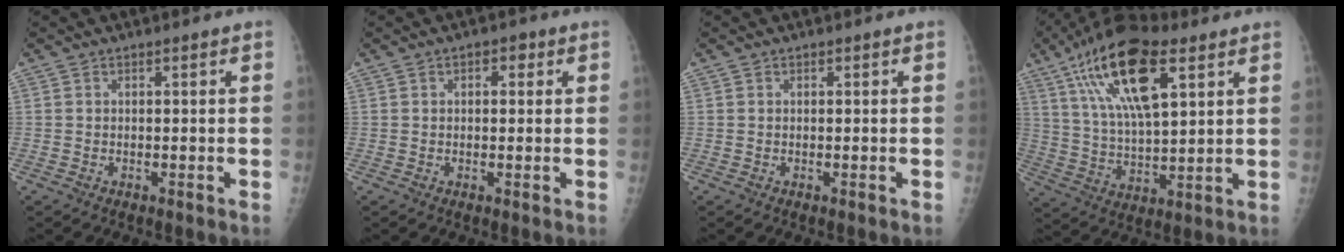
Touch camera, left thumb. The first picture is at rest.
{"total": 2.7, "force": [0.9, 1.8, 1.8], "torque": [-0.008, 0.003, 0.008]}
{"total": 0.0}
{"total": 19.3, "force": [9.0, 7.6, 15.3], "torque": [-0.269, -0.018, 0.161]}